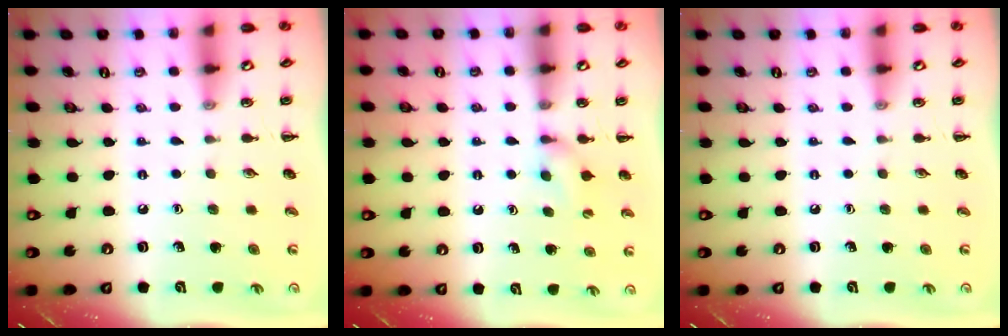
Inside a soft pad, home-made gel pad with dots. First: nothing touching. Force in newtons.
{"total": 5.5, "press": 5.3, "slide": 1.7}
{"total": 0.0}